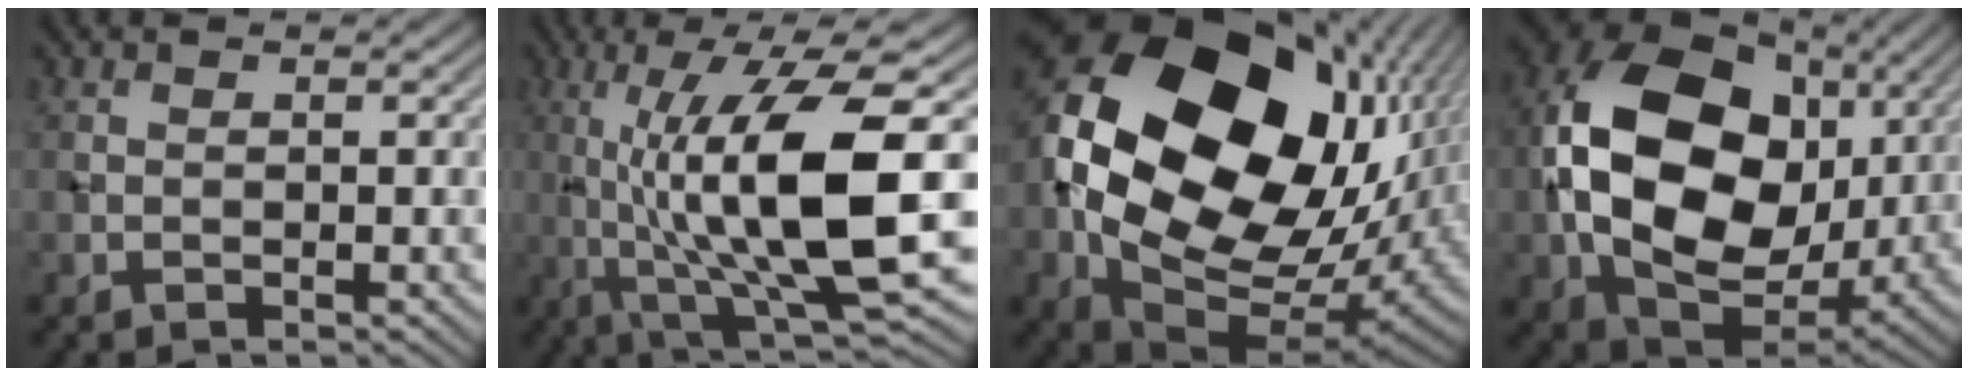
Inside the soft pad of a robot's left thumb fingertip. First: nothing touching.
{"total": 14.6, "force": [-0.5, 3.4, 14.1], "torque": [-0.244, 0.011, -0.007]}
{"total": 22.4, "force": [2.8, 16.0, 15.4], "torque": [-0.365, -0.017, 0.076]}
{"total": 19.2, "force": [1.6, 13.9, 13.2], "torque": [-0.297, -0.012, 0.039]}